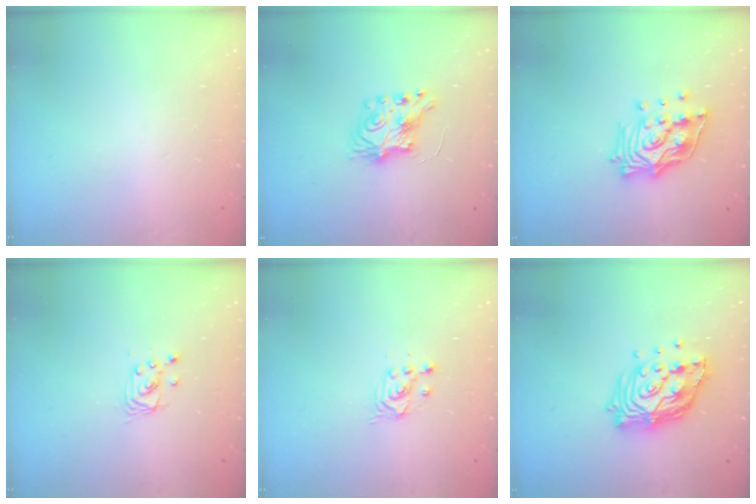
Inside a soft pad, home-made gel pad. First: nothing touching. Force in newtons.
{"total": 7.5, "press": 7.5, "slide": 0.2}
{"total": 15.8, "press": 15.7, "slide": 1.6}
{"total": 2.9, "press": 2.9, "slide": 0.2}
{"total": 2.4, "press": 2.4, "slide": 0.2}
{"total": 17.0, "press": 16.9, "slide": 1.5}